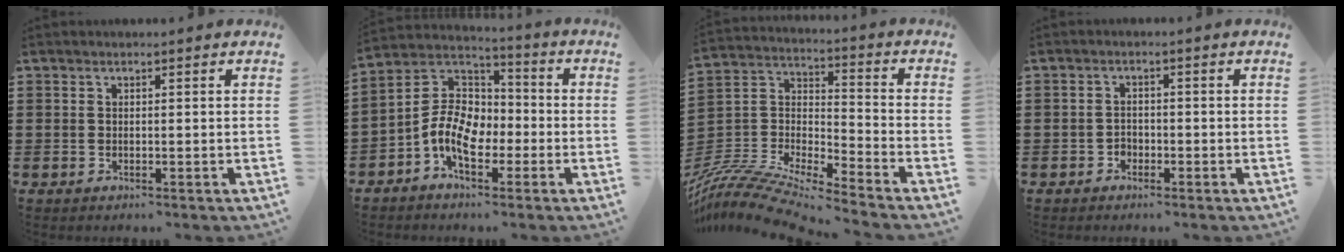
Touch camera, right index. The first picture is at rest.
{"total": 9.6, "force": [-3.2, 6.2, 6.6], "torque": [-0.163, -0.003, -0.068]}
{"total": 10.1, "force": [-9.4, 0.9, 3.6], "torque": [-0.088, 0.005, -0.195]}
{"total": 1.5, "force": [-1.1, 1.1, 0.2], "torque": [-0.010, 0.000, -0.024]}